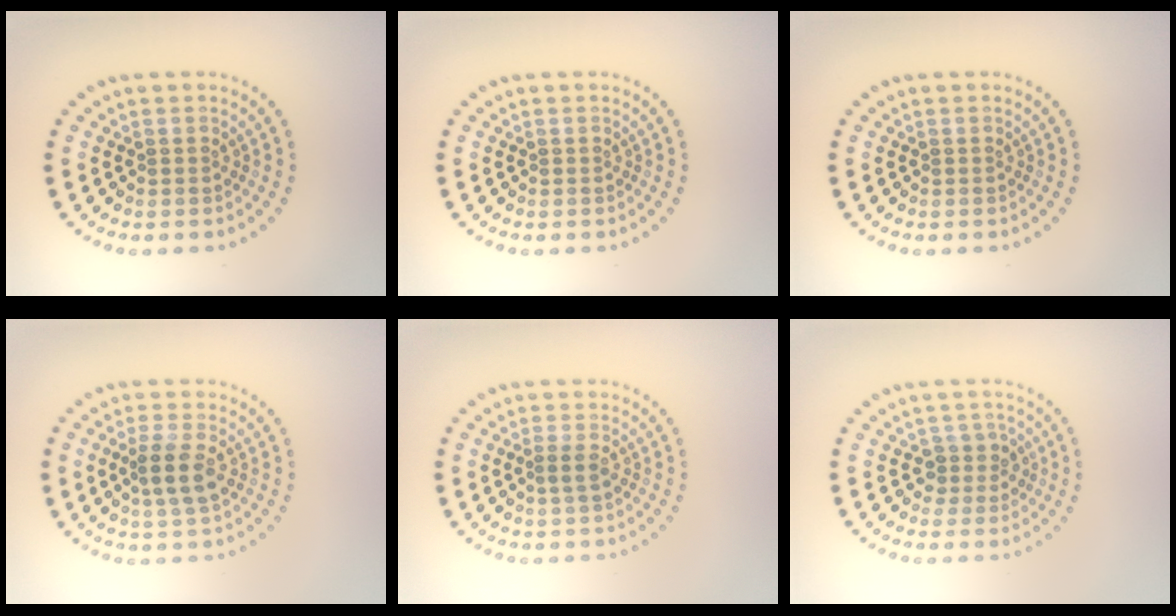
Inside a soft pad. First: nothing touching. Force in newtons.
{"total": 0.0}
{"total": 0.0}
{"total": 3.2, "press": 3.0, "slide": 1.2}
{"total": 0.8, "press": 0.4, "slide": 0.6}
{"total": 1.8, "press": 1.4, "slide": 1.1}